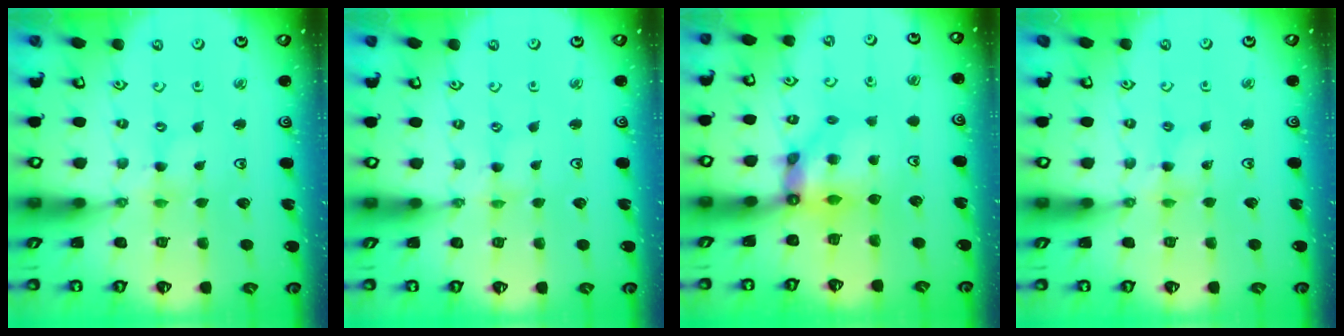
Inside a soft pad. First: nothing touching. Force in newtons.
{"total": 0.0}
{"total": 9.6, "press": 9.6, "slide": 1.0}
{"total": 2.0, "press": 2.0, "slide": 0.3}